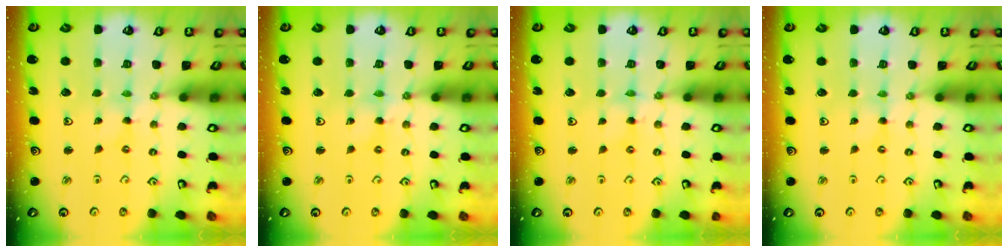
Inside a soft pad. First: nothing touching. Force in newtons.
{"total": 2.6, "press": 2.6, "slide": 0.4}
{"total": 2.1, "press": 2.1, "slide": 0.3}
{"total": 0.8, "press": 0.7, "slide": 0.2}